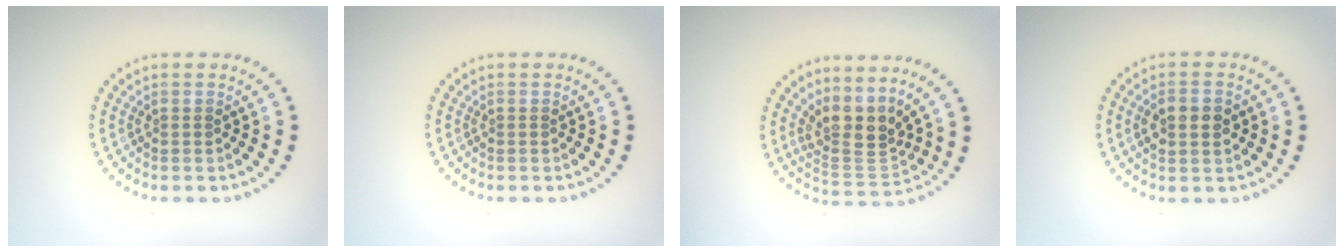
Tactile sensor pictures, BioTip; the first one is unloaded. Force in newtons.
{"total": 0.0}
{"total": 3.9, "press": 2.9, "slide": 2.6}
{"total": 3.6, "press": 3.6, "slide": 0.2}